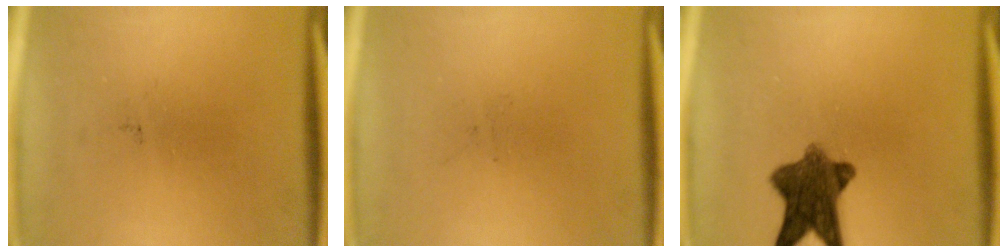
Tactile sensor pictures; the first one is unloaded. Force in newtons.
{"total": 0.0}
{"total": 9.4}